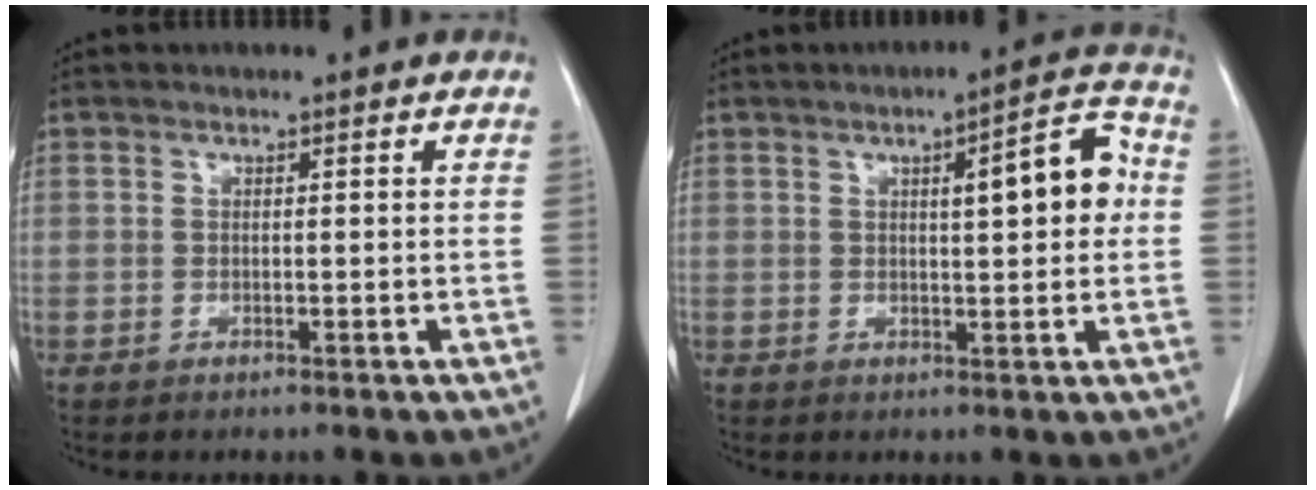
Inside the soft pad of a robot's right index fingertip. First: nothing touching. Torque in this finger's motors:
{"motor_torque": [0.71, 0.42, 0.21, 0.07]}